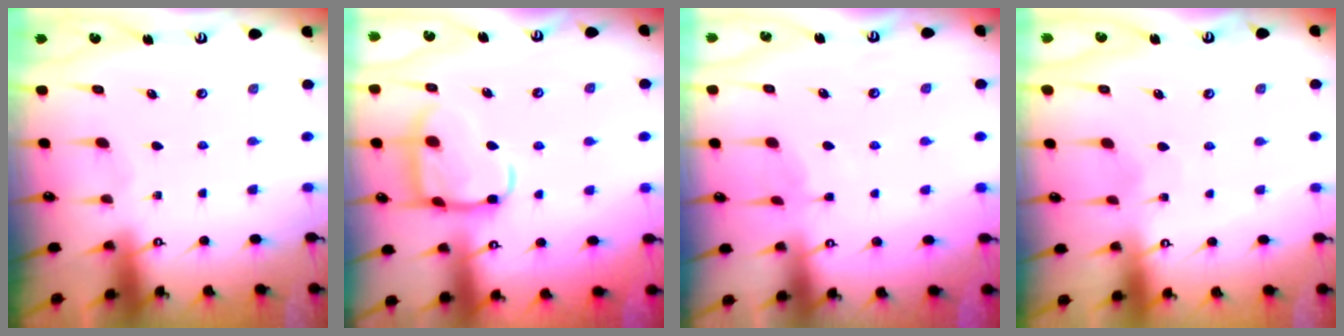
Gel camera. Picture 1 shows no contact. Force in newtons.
{"total": 14.1, "press": 14.1, "slide": 1.3}
{"total": 3.0, "press": 2.9, "slide": 0.5}
{"total": 5.8, "press": 5.8, "slide": 0.6}